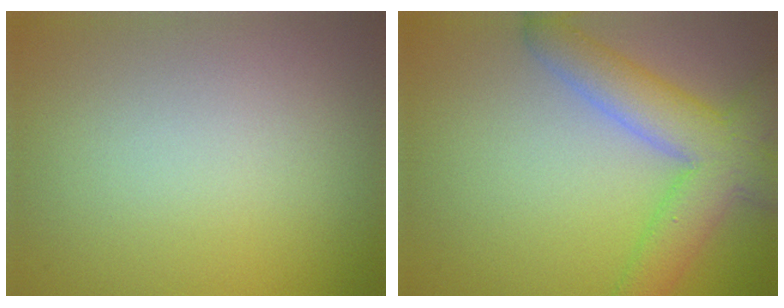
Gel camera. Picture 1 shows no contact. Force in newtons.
{"total": 6.4, "press": 6.4, "slide": 0.3}